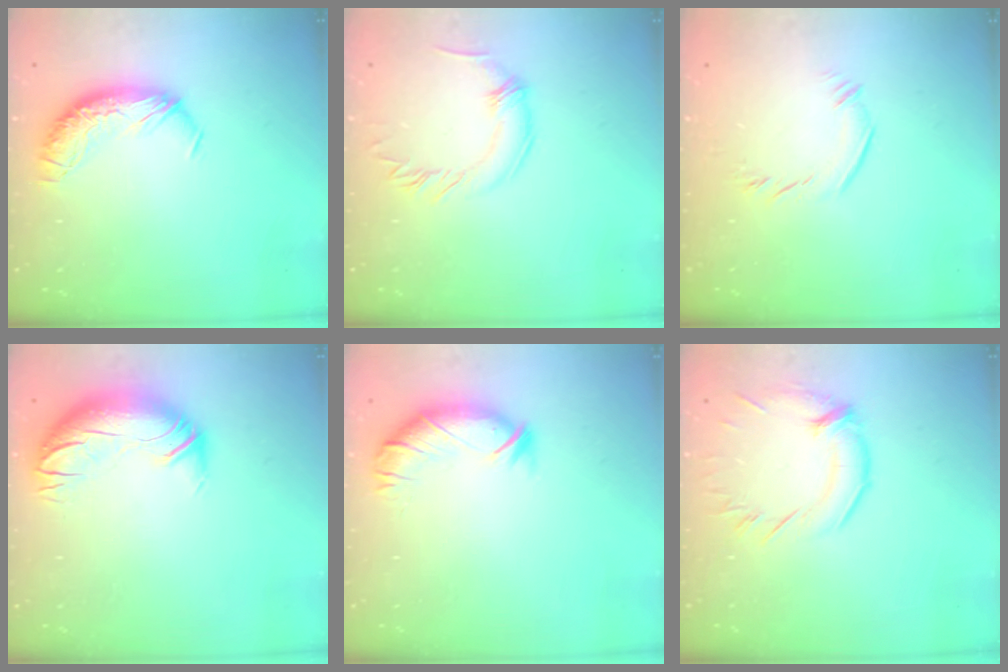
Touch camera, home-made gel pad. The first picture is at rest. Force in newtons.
{"total": 0.8, "press": 0.8, "slide": 0.0}
{"total": 4.1, "press": 3.9, "slide": 1.2}
{"total": 3.0, "press": 0.4, "slide": 2.9}
{"total": 2.9, "press": 2.8, "slide": 0.8}
{"total": 1.5, "press": 0.3, "slide": 1.5}